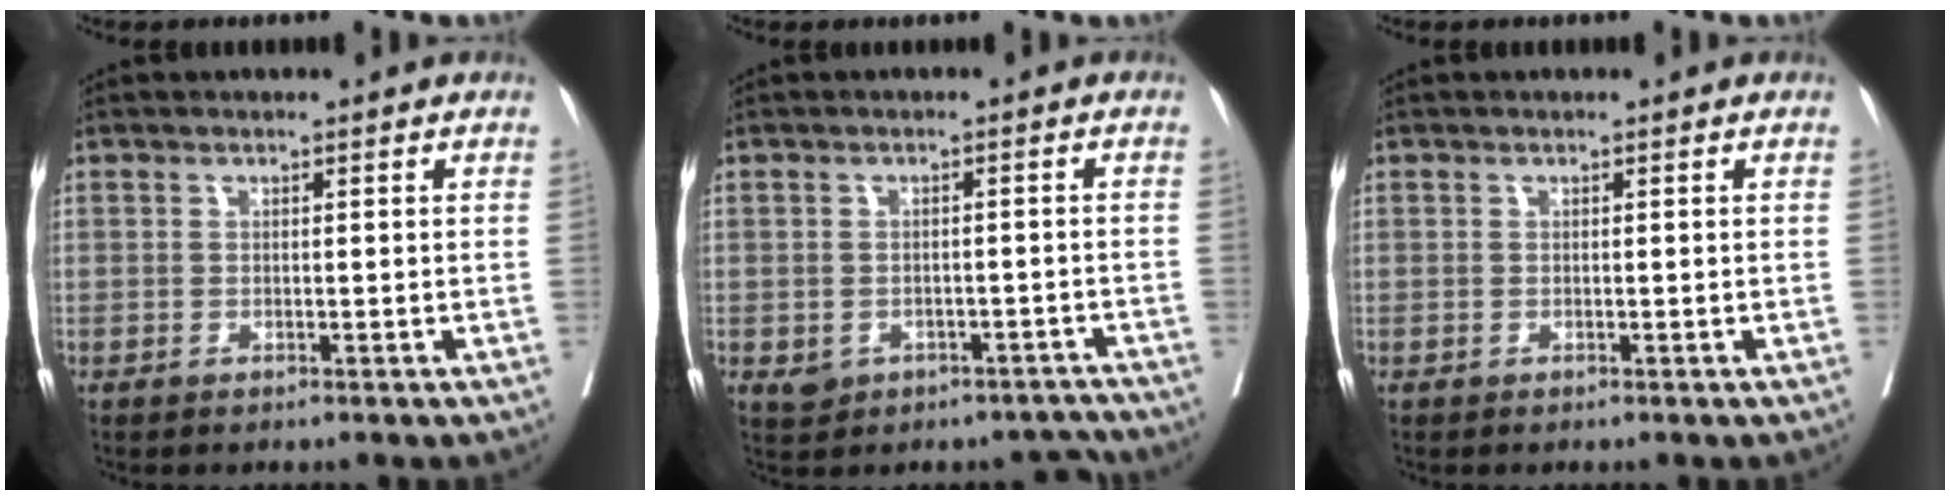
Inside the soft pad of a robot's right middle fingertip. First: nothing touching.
{"total": 5.5, "force": [-3.6, 4.0, 1.2], "torque": [-0.003, 0.023, -0.041]}
{"total": 0.0}